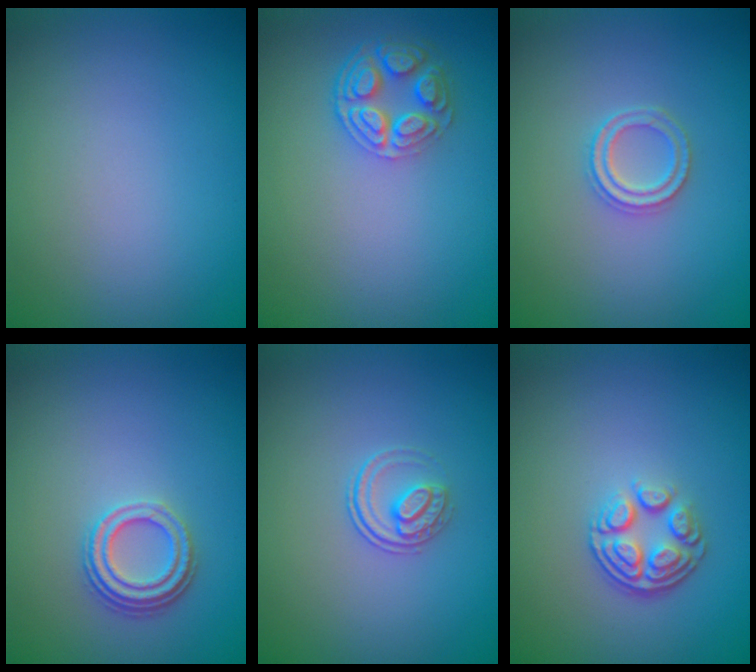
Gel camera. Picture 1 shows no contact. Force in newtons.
{"total": 4.3, "press": 3.4, "slide": 2.5}
{"total": 2.2, "press": 2.2, "slide": 0.5}
{"total": 3.0, "press": 2.3, "slide": 1.9}
{"total": 2.0, "press": 1.4, "slide": 1.3}
{"total": 3.9, "press": 2.7, "slide": 2.8}